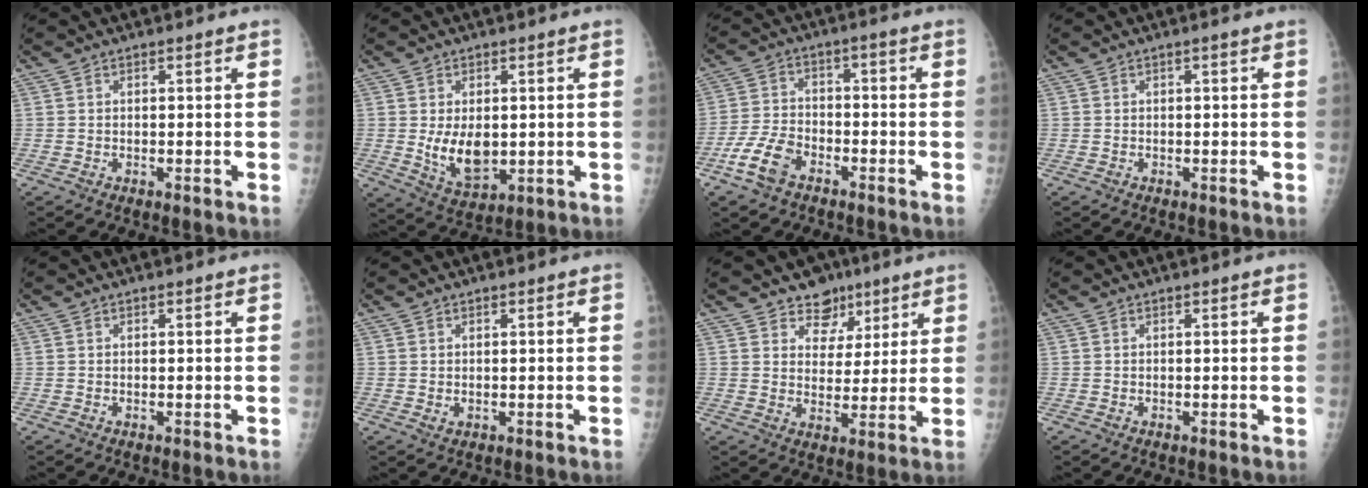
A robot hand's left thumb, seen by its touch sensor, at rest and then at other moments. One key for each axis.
{"total": 8.5, "fx": 0.0, "fy": 5.4, "fz": 6.5, "tx": -0.088, "ty": -0.017, "tz": 0.016}
{"total": 8.2, "fx": -4.8, "fy": 4.8, "fz": 4.7, "tx": -0.097, "ty": 0.021, "tz": -0.094}
{"total": 0.0}
{"total": 0.0}
{"total": 1.4, "fx": 0.3, "fy": 1.2, "fz": 0.7, "tx": -0.011, "ty": -0.003, "tz": 0.006}
{"total": 7.6, "fx": 5.2, "fy": 5.4, "fz": 1.0, "tx": 0.021, "ty": -0.029, "tz": 0.082}
{"total": 0.0}